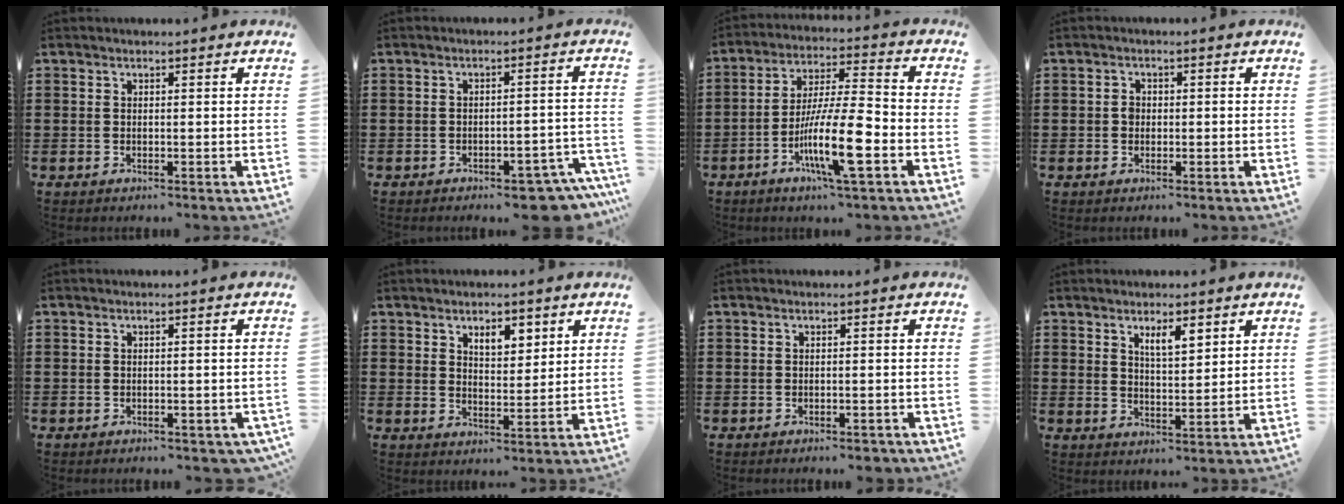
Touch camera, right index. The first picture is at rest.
{"total": 4.8, "force": [-4.2, 0.8, 2.2], "torque": [-0.032, 0.003, -0.077]}
{"total": 13.0, "force": [-4.9, 2.3, 11.8], "torque": [-0.229, -0.005, -0.091]}
{"total": 1.5, "force": [-0.1, 1.1, 1.0], "torque": [-0.021, 0.007, -0.004]}
{"total": 0.9, "force": [-0.8, 0.3, 0.4], "torque": [-0.010, -0.003, -0.016]}
{"total": 4.3, "force": [2.6, 2.1, 2.7], "torque": [-0.045, 0.003, 0.042]}
{"total": 0.9, "force": [-0.8, 0.2, 0.5], "torque": [-0.013, -0.005, -0.014]}
{"total": 3.8, "force": [2.3, 1.1, 2.8], "torque": [-0.042, -0.001, 0.036]}